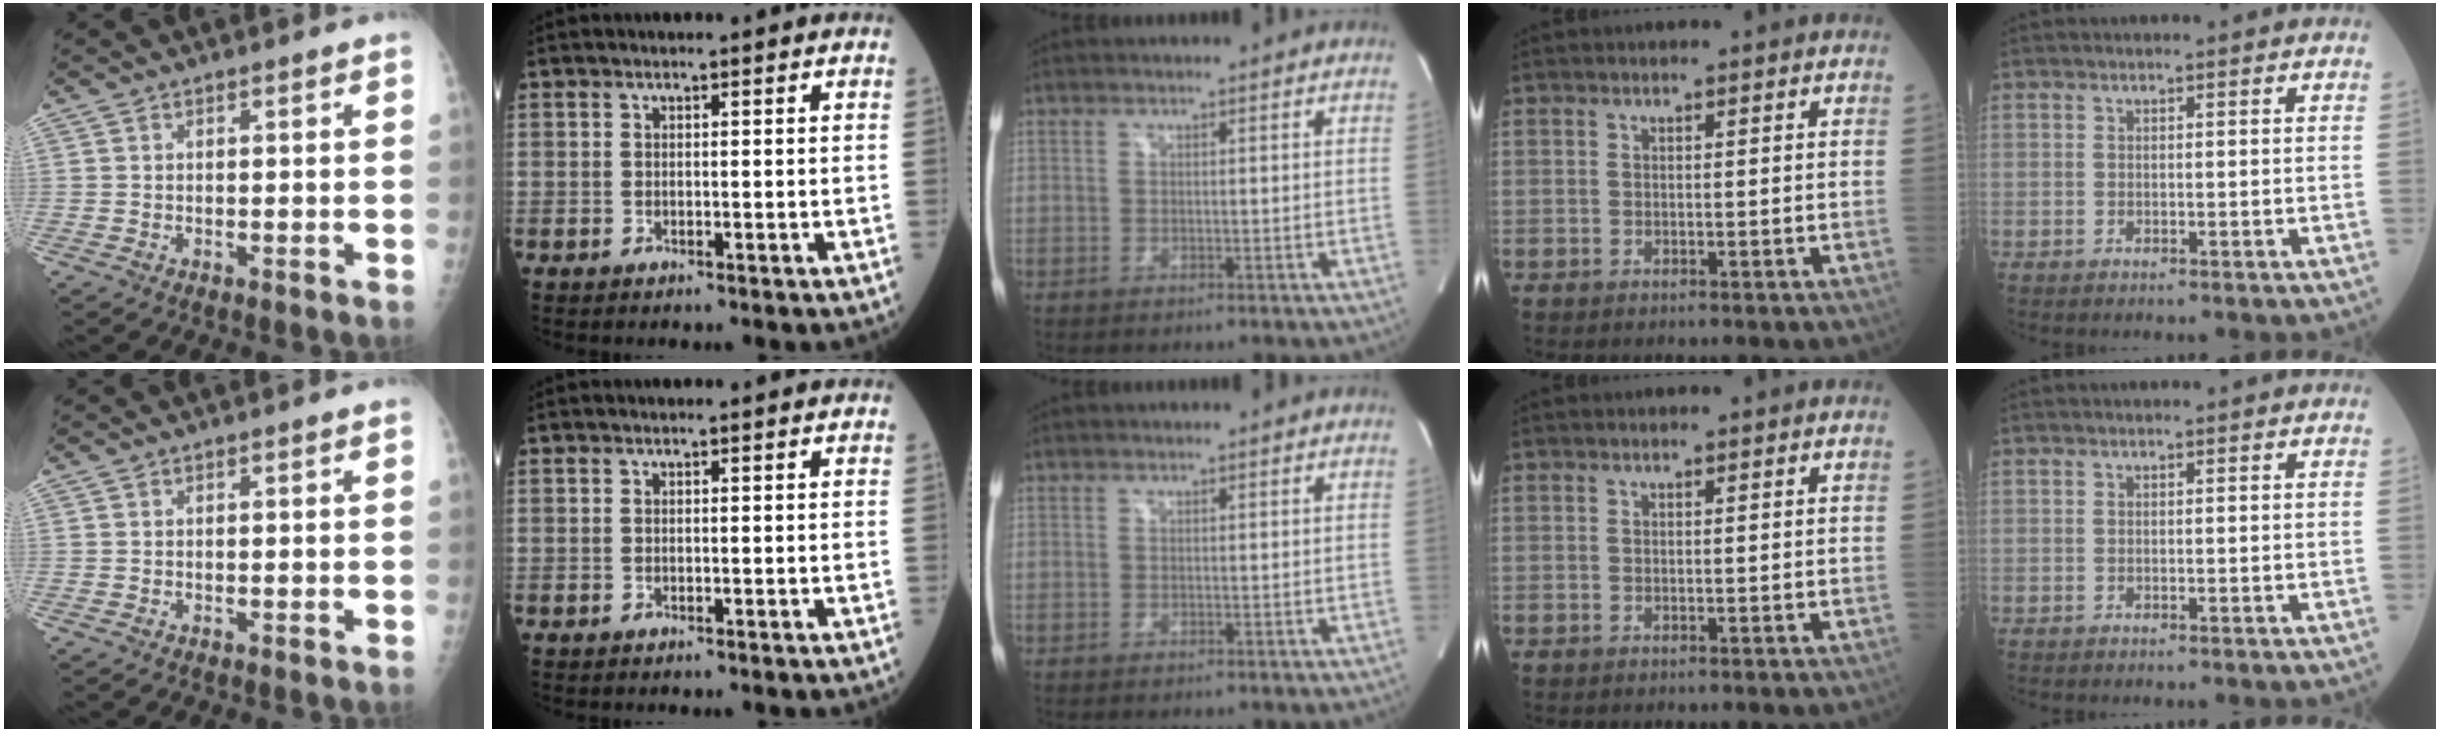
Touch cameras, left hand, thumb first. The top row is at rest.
{}